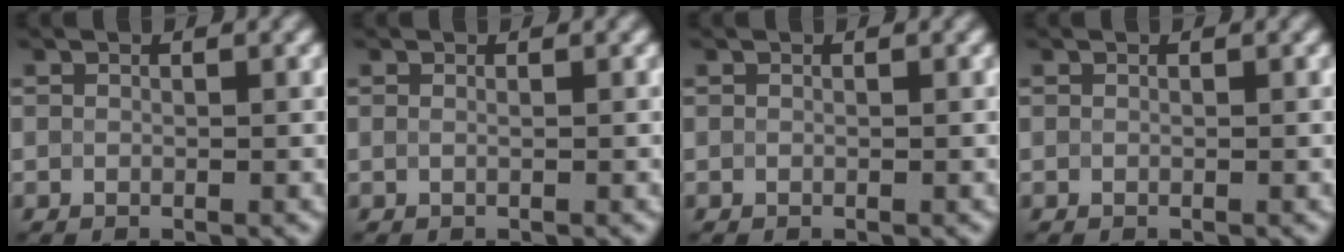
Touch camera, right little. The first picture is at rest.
{"total": 1.1, "force": [0.7, 0.6, 0.6], "torque": [0.002, -0.002, -0.009]}
{"total": 0.0}
{"total": 0.0}